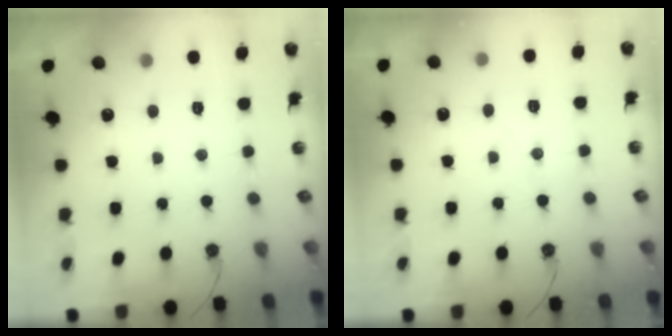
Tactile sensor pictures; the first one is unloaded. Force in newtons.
{"total": 4.8, "press": 4.7, "slide": 0.7}